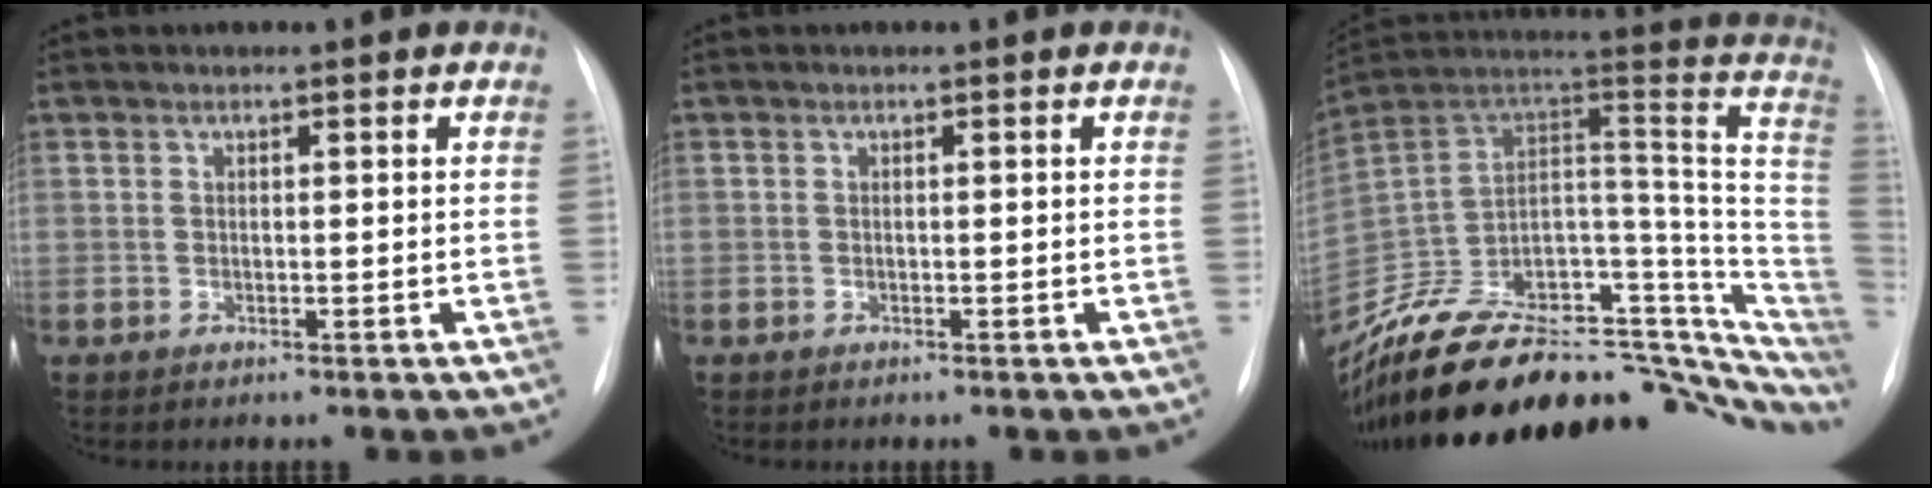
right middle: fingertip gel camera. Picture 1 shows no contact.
{"total": 0.0}
{"total": 32.8, "force": [-23.1, 13.0, 19.4], "torque": [-0.235, 0.029, -0.339]}